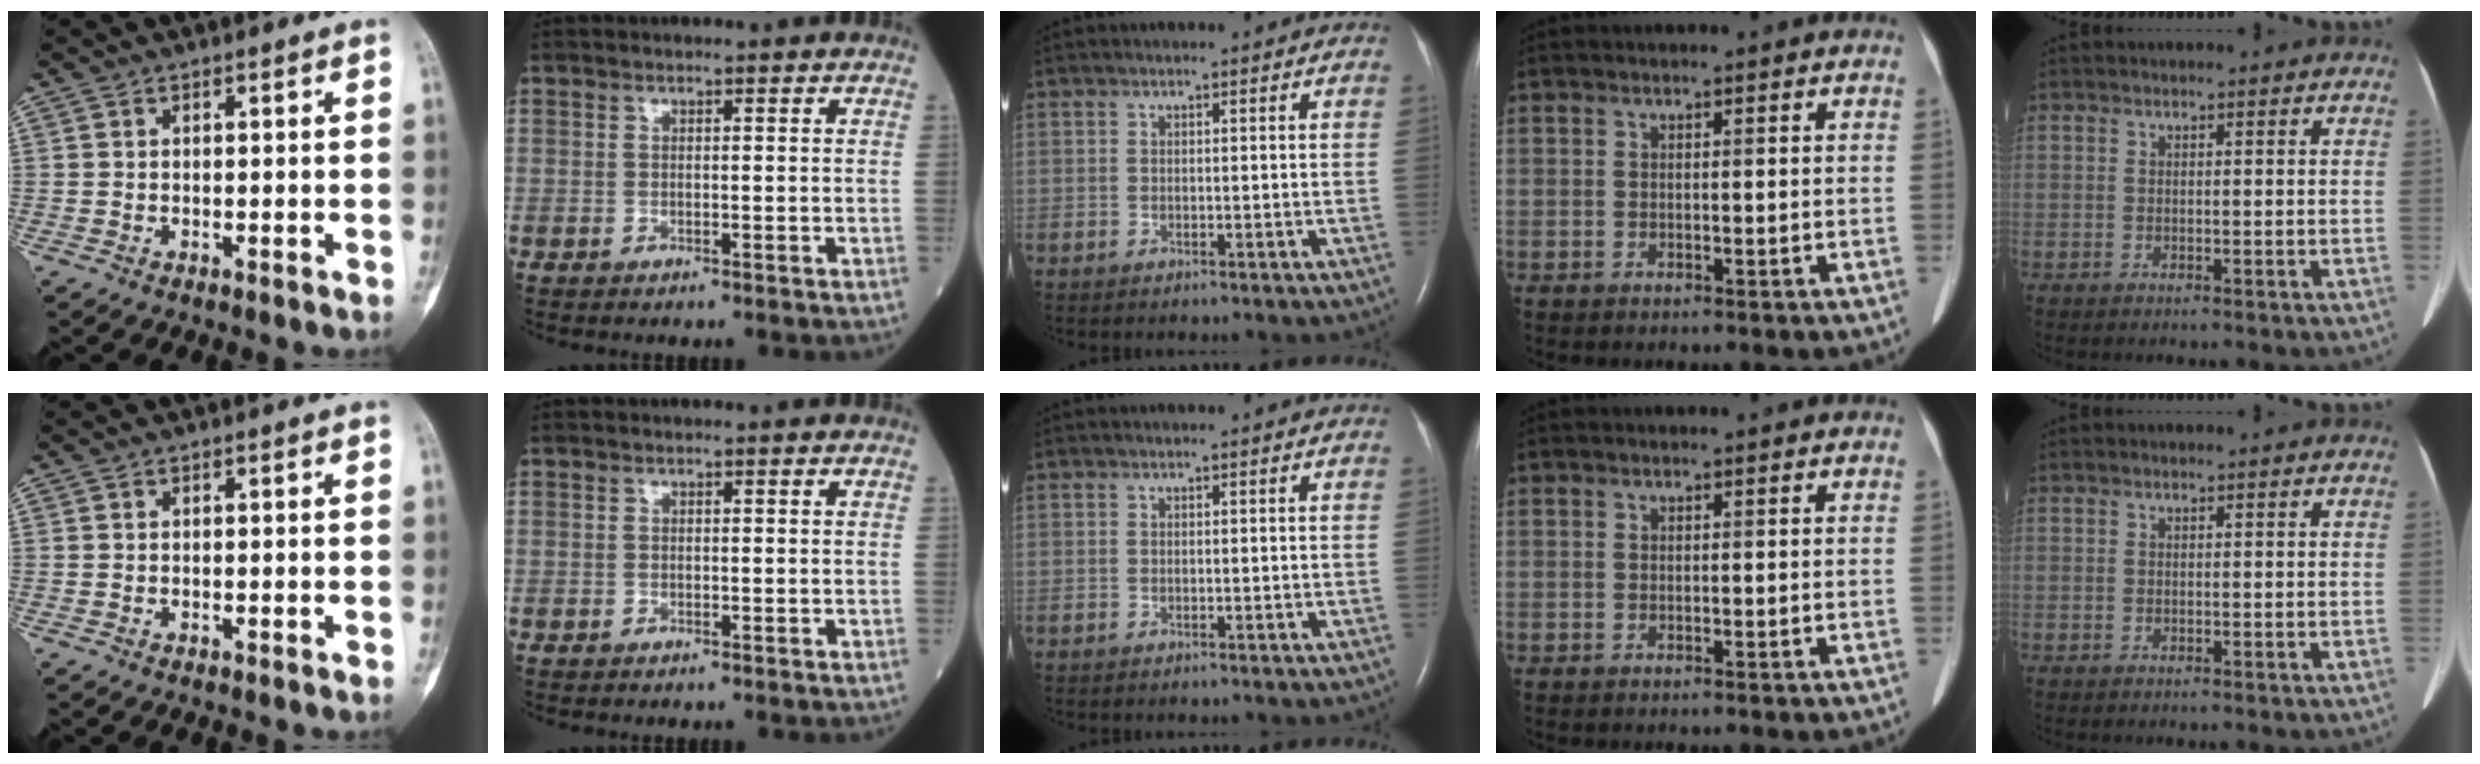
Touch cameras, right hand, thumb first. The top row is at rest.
{}